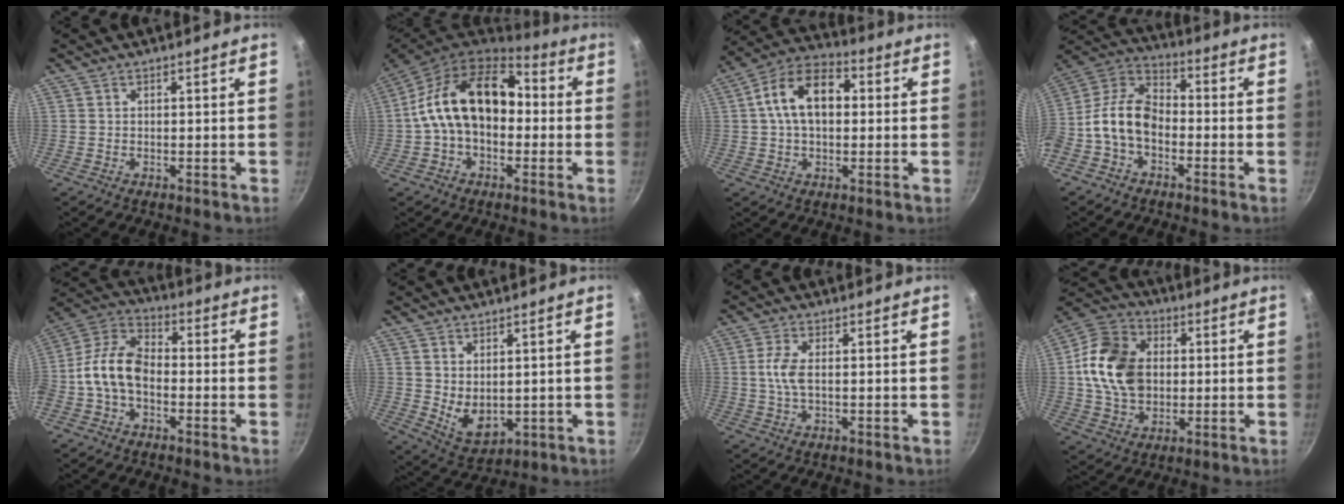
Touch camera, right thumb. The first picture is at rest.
{"total": 17.4, "force": [0.3, 11.9, 12.8], "torque": [-0.179, 0.043, -0.013]}
{"total": 13.4, "force": [1.8, 8.5, 10.2], "torque": [-0.147, 0.030, 0.013]}
{"total": 12.1, "force": [-2.8, 7.9, 8.7], "torque": [-0.150, 0.054, -0.074]}
{"total": 11.2, "force": [-2.4, 6.9, 8.4], "torque": [-0.154, 0.048, -0.065]}
{"total": 6.6, "force": [1.3, 4.4, 4.8], "torque": [-0.066, -0.025, 0.043]}
{"total": 4.3, "force": [0.1, 1.7, 4.0], "torque": [-0.096, 0.004, -0.001]}
{"total": 16.3, "force": [1.3, 12.0, 10.9], "torque": [-0.176, 0.013, 0.013]}